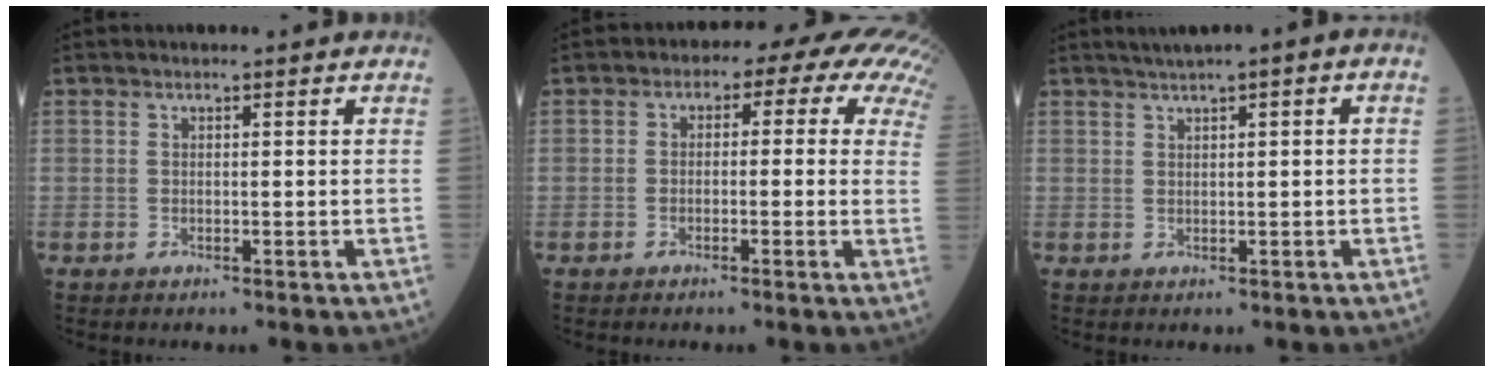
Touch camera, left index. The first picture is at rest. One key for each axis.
{"total": 9.2, "fx": 4.0, "fy": 4.2, "fz": 7.2, "tx": -0.082, "ty": 0.045, "tz": 0.023}
{"total": 3.2, "fx": 1.6, "fy": 0.3, "fz": 2.8, "tx": -0.047, "ty": 0.016, "tz": 0.027}